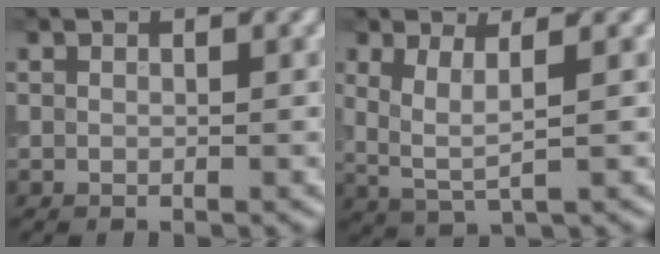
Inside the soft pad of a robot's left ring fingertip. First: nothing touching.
{"total": 3.1, "force": [0.8, 0.8, 2.9], "torque": [-0.064, -0.005, 0.020]}